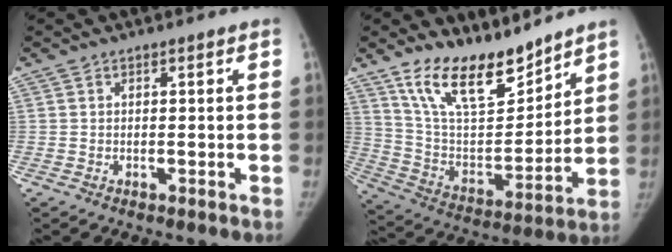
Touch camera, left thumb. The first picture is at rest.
{"total": 17.8, "force": [13.6, 7.1, 9.0], "torque": [-0.114, -0.082, 0.252]}